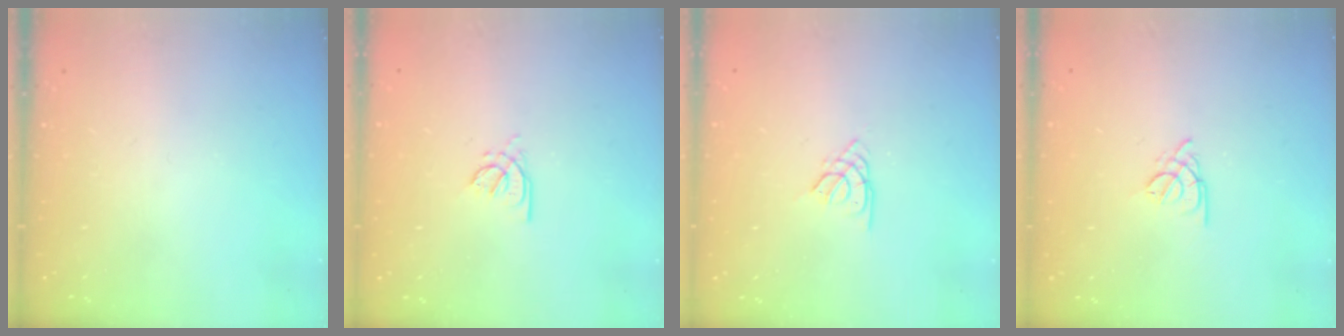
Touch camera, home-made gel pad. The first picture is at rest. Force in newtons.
{"total": 2.4, "press": 2.4, "slide": 0.6}
{"total": 2.5, "press": 2.4, "slide": 0.5}
{"total": 2.7, "press": 2.6, "slide": 0.5}